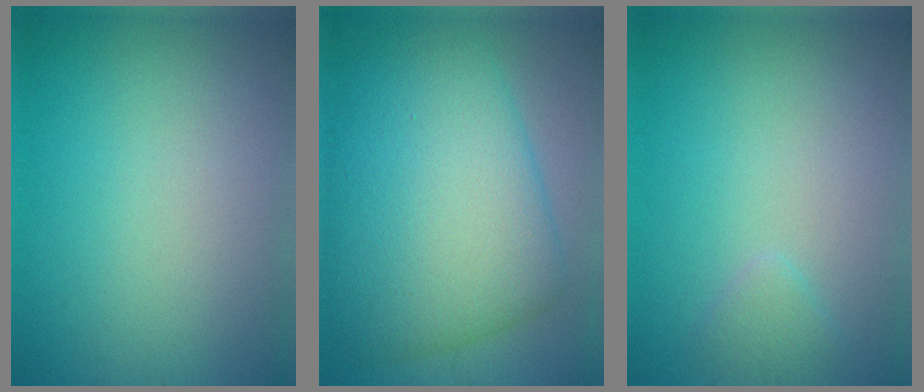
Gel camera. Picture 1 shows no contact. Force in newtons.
{"total": 11.5, "press": 11.5, "slide": 0.2}
{"total": 1.1, "press": 1.1, "slide": 0.1}